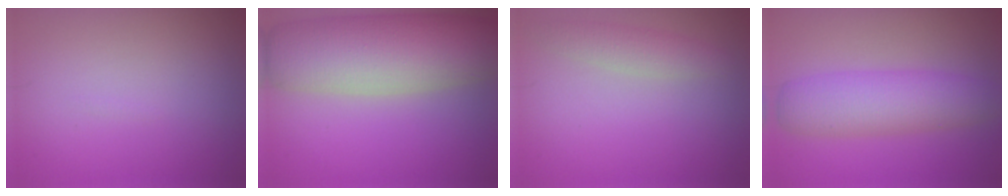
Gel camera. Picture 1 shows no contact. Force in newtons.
{"total": 10.8, "press": 10.8, "slide": 1.0}
{"total": 2.0, "press": 2.0, "slide": 0.1}
{"total": 5.6, "press": 5.6, "slide": 0.2}